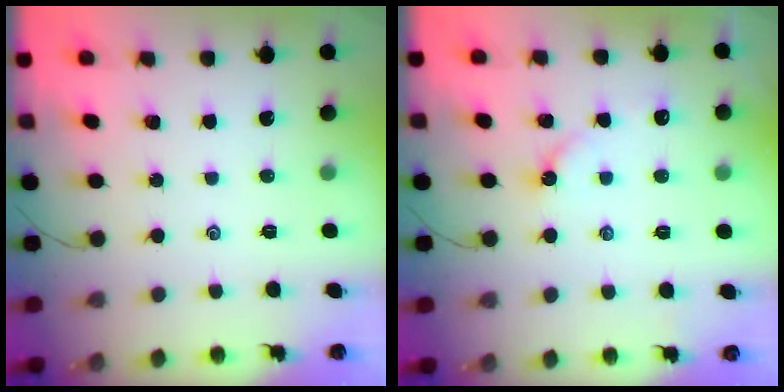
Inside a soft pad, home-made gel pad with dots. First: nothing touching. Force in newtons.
{"total": 2.2, "press": 2.2, "slide": 0.4}